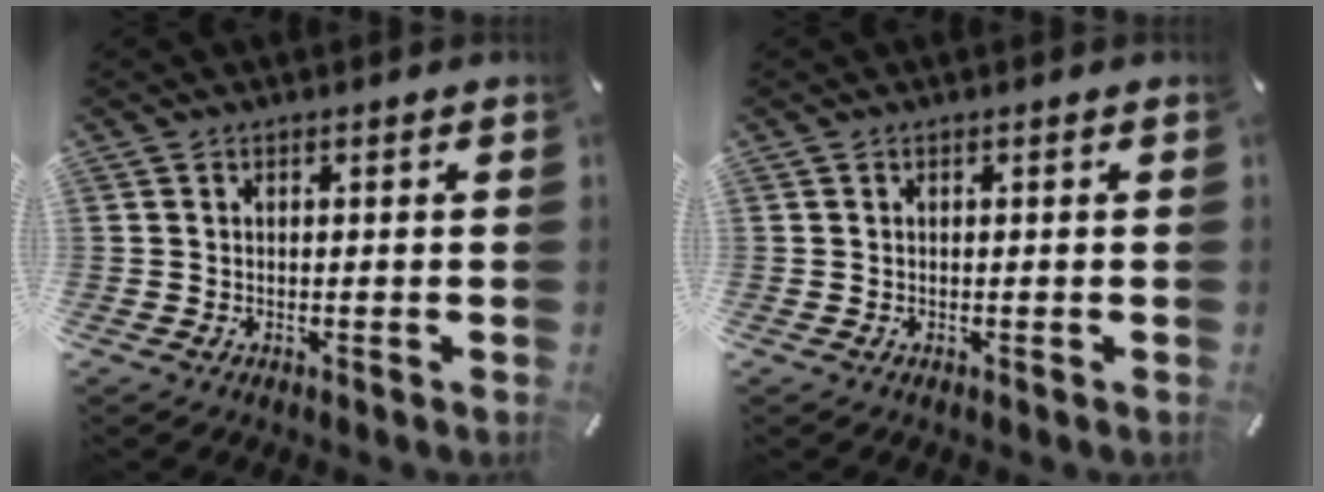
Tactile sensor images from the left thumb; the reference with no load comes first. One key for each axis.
{"total": 0.0}